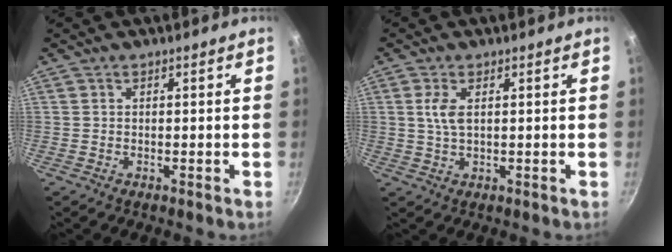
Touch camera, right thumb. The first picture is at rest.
{"total": 3.6, "force": [0.9, 1.5, 3.1], "torque": [-0.065, -0.002, 0.020]}